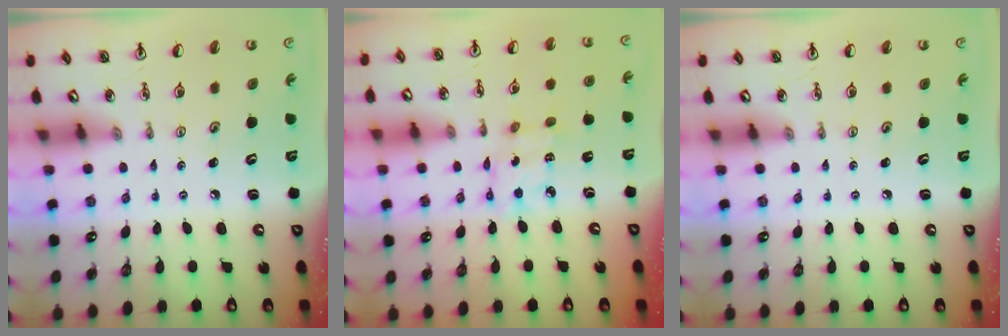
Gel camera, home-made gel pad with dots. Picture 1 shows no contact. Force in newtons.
{"total": 5.2, "press": 5.2, "slide": 0.3}
{"total": 0.0}